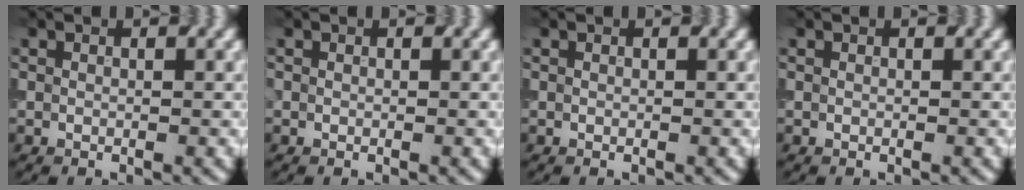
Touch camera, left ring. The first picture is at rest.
{"total": 0.0}
{"total": 0.0}
{"total": 0.0}